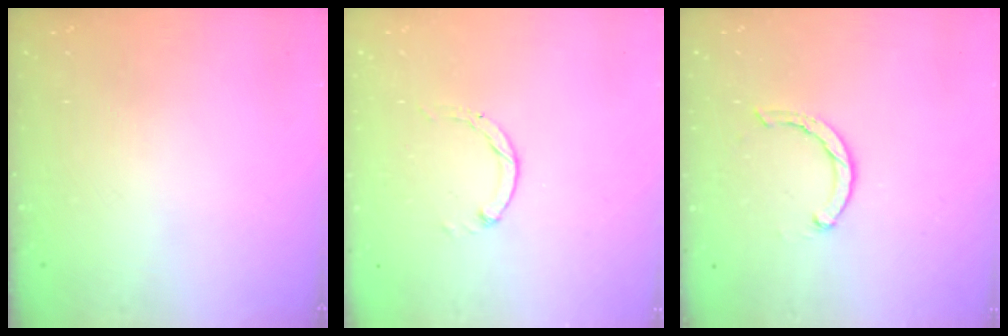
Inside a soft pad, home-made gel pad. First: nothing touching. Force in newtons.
{"total": 0.7, "press": 0.6, "slide": 0.2}
{"total": 1.9, "press": 1.9, "slide": 0.3}